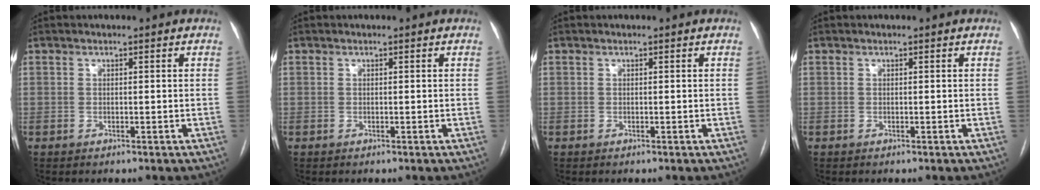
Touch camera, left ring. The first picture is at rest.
{"total": 0.0}
{"total": 0.0}
{"total": 0.0}